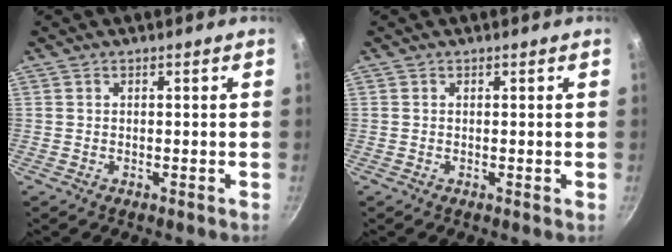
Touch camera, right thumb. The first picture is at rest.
{"total": 0.0}